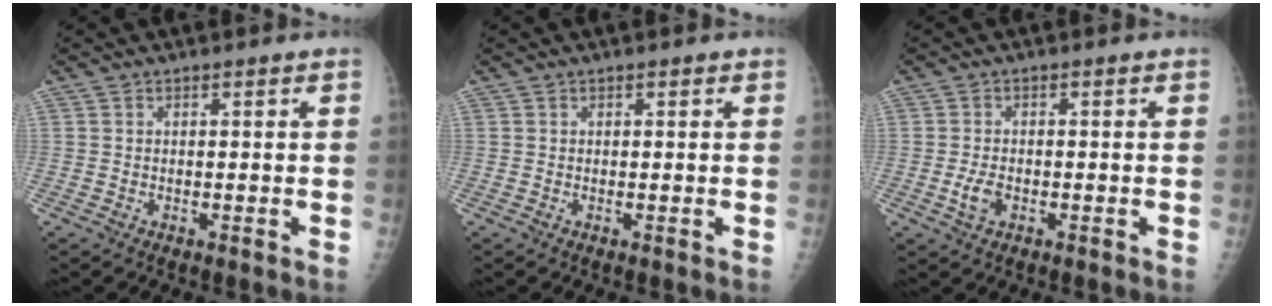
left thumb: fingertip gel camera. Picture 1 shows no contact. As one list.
[{"total": 0.6, "force": [0.3, 0.3, 0.4], "torque": [-0.003, 0.000, 0.002]}, {"total": 3.2, "force": [-1.0, 2.0, 2.3], "torque": [-0.044, 0.005, -0.018]}]